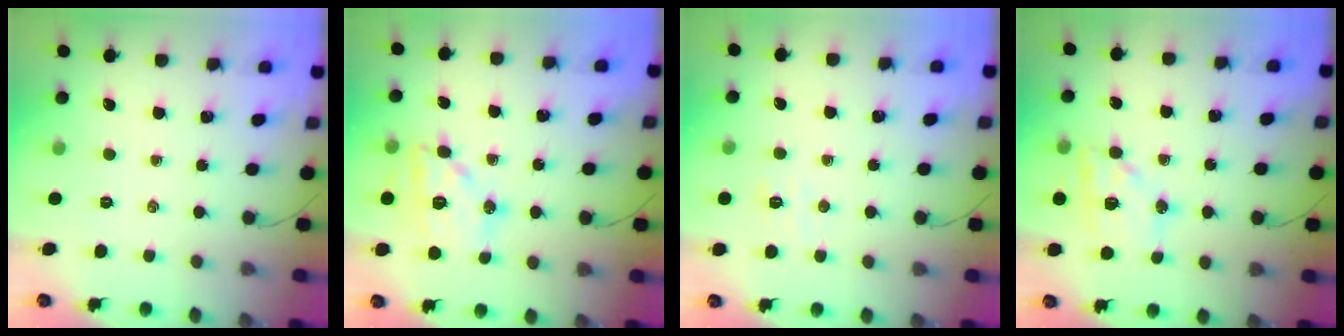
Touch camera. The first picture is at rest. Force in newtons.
{"total": 14.7, "press": 14.6, "slide": 1.8}
{"total": 5.1, "press": 4.9, "slide": 1.4}
{"total": 13.6, "press": 13.3, "slide": 2.6}